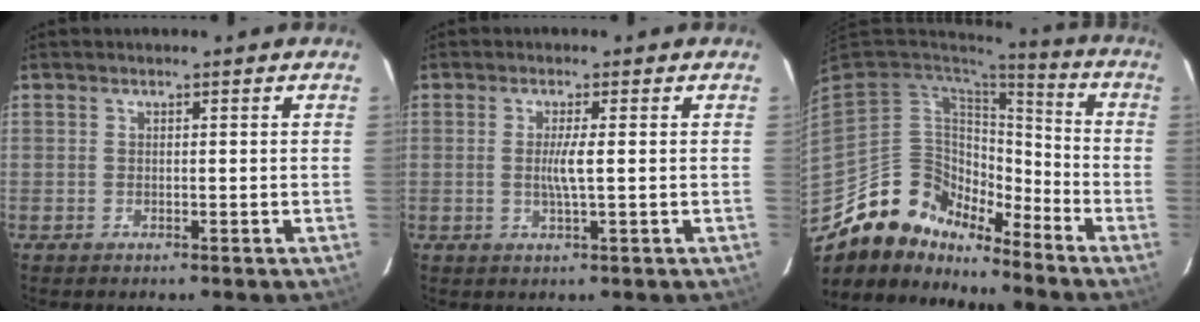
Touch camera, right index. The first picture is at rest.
{"total": 3.0, "force": [0.0, -0.3, 3.0], "torque": [-0.061, -0.004, 0.000]}
{"total": 14.2, "force": [-12.2, 6.3, 3.6], "torque": [-0.059, 0.061, -0.215]}